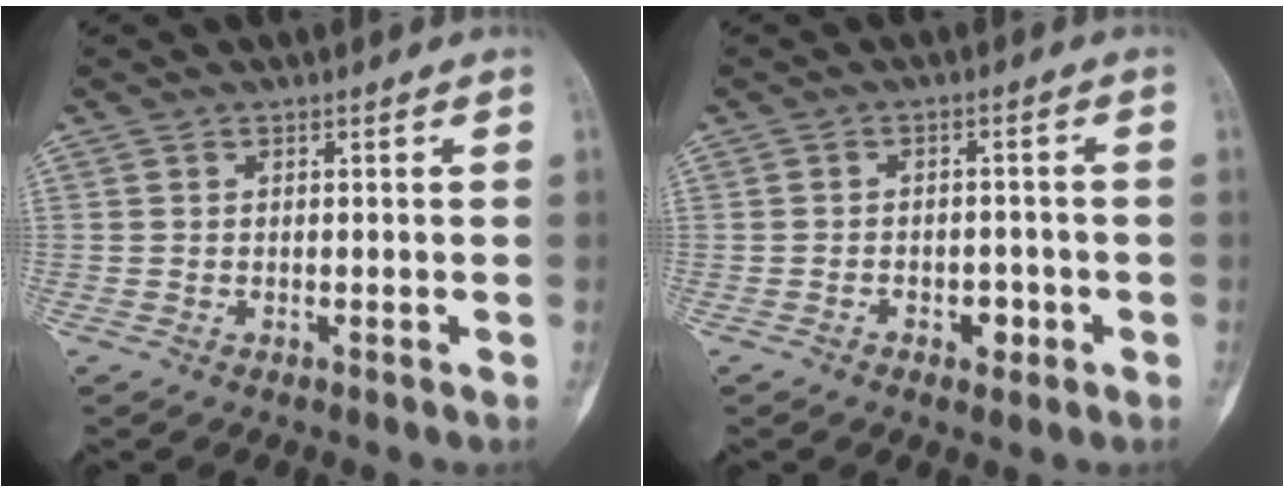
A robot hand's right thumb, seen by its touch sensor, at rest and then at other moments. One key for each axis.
{"total": 3.5, "fx": -1.6, "fy": 2.2, "fz": 2.1, "tx": -0.018, "ty": 0.016, "tz": -0.020}